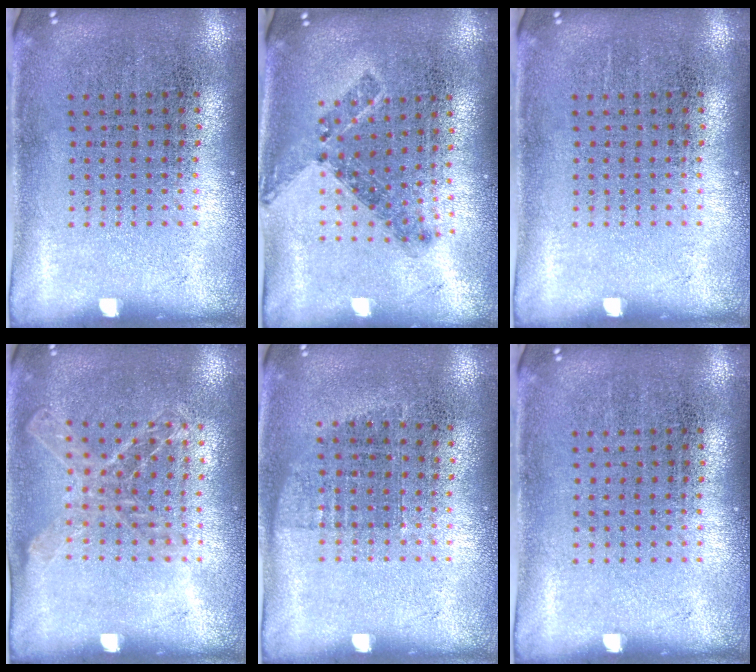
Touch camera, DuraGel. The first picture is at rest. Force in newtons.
{"total": 0.8, "press": 0.8, "slide": 0.3}
{"total": 0.0}
{"total": 1.1, "press": 1.1, "slide": 0.1}
{"total": 0.8, "press": 0.7, "slide": 0.4}
{"total": 0.0}